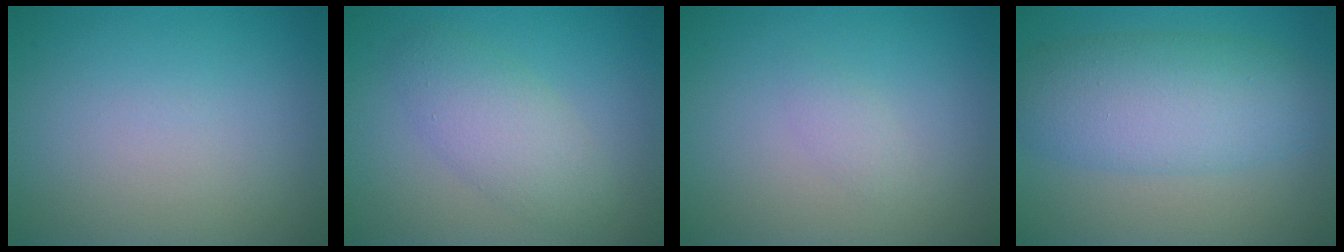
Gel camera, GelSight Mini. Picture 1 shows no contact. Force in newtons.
{"total": 3.8, "press": 3.8, "slide": 0.0}
{"total": 1.0, "press": 1.0, "slide": 0.0}
{"total": 6.9, "press": 6.9, "slide": 0.0}